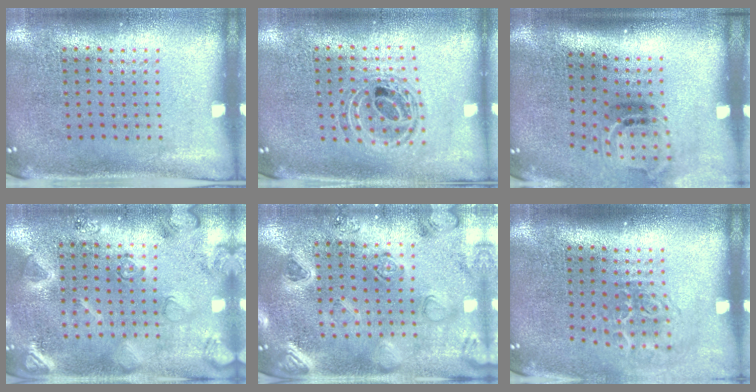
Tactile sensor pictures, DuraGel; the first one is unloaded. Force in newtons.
{"total": 0.9, "press": 0.9, "slide": 0.2}
{"total": 1.9, "press": 1.2, "slide": 1.5}
{"total": 2.5, "press": 2.5, "slide": 0.1}
{"total": 2.1, "press": 2.1, "slide": 0.2}
{"total": 2.0, "press": 1.3, "slide": 1.5}